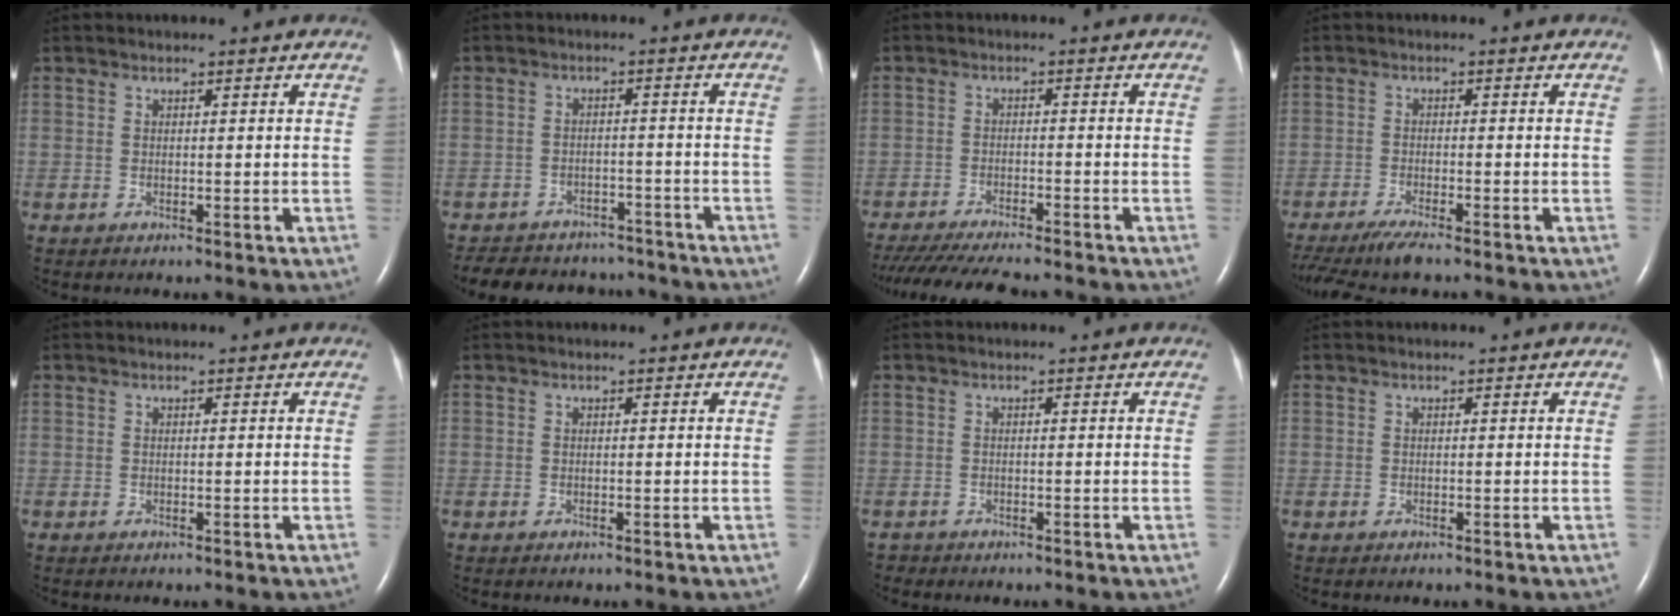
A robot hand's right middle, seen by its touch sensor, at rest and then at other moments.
{"total": 13.9, "force": [-12.3, 5.3, 3.6], "torque": [-0.078, 0.009, -0.157]}
{"total": 13.6, "force": [-12.0, 1.5, 6.2], "torque": [-0.104, -0.031, -0.176]}
{"total": 7.4, "force": [-6.1, 0.4, 4.1], "torque": [-0.074, -0.022, -0.105]}
{"total": 0.0}
{"total": 0.0}
{"total": 0.6, "force": [-0.6, 0.2, -0.2], "torque": [0.000, -0.001, -0.011]}
{"total": 0.0}